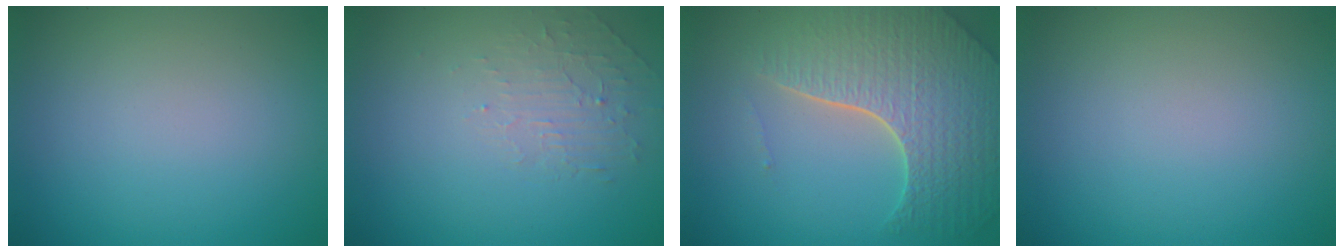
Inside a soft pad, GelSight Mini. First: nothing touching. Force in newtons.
{"total": 1.8, "press": 0.5, "slide": 1.7}
{"total": 7.8, "press": 5.6, "slide": 5.5}
{"total": 0.0}